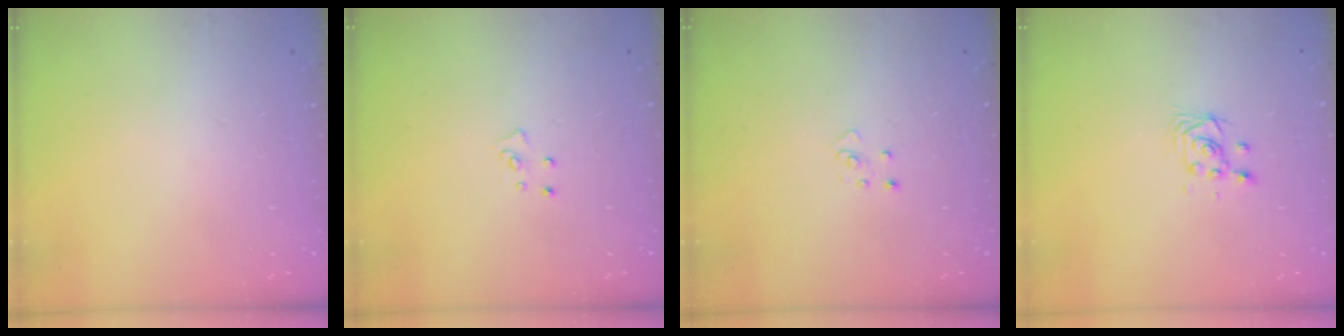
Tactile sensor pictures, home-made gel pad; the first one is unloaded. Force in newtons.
{"total": 4.1, "press": 4.1, "slide": 0.4}
{"total": 3.4, "press": 3.4, "slide": 0.1}
{"total": 3.3, "press": 3.2, "slide": 0.6}